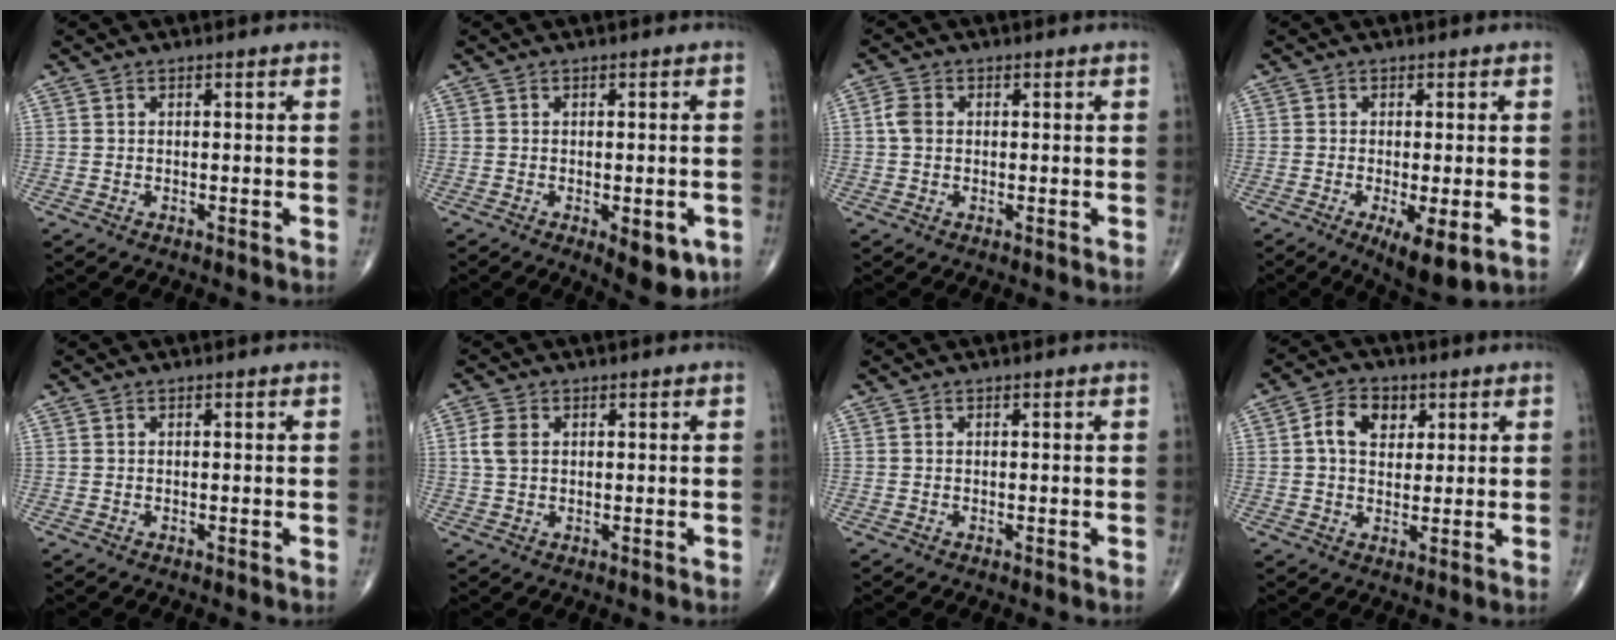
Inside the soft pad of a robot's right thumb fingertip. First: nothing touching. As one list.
[{"total": 6.7, "force": [-2.5, 2.8, 5.6], "torque": [-0.057, -0.003, -0.022]}, {"total": 3.0, "force": [0.2, 2.4, 1.9], "torque": [-0.041, 0.007, -0.001]}, {"total": 7.4, "force": [-2.5, 2.1, 6.6], "torque": [-0.107, -0.020, -0.036]}, {"total": 0.0}, {"total": 3.6, "force": [0.7, 2.5, 2.5], "torque": [-0.059, 0.005, 0.014]}, {"total": 0.0}, {"total": 6.9, "force": [1.9, 4.9, 4.4], "torque": [-0.058, 0.002, 0.026]}]